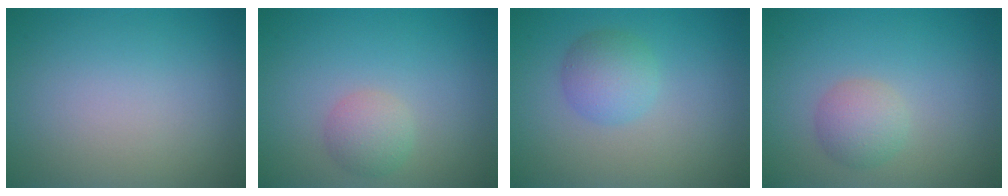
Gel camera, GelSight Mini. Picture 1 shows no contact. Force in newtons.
{"total": 2.1, "press": 2.1, "slide": 0.1}
{"total": 2.8, "press": 2.8, "slide": 0.1}
{"total": 2.3, "press": 2.3, "slide": 0.0}